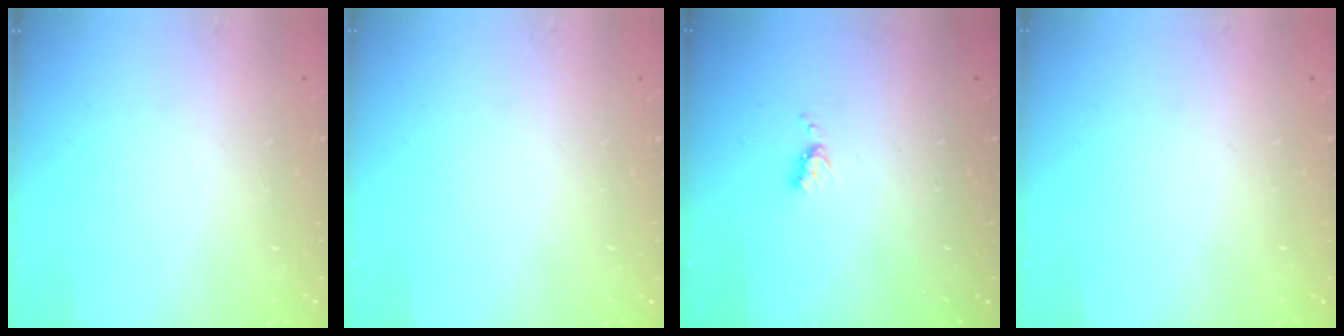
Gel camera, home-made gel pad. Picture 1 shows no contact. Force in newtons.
{"total": 0.0}
{"total": 4.0, "press": 3.9, "slide": 0.6}
{"total": 0.0}